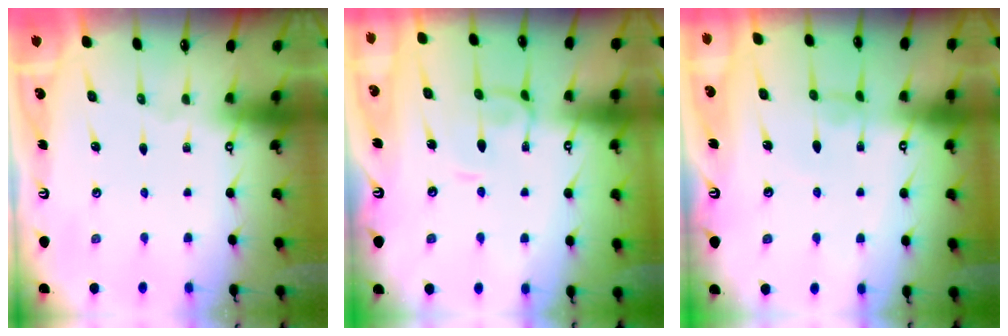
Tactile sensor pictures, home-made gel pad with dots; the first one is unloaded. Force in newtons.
{"total": 2.3, "press": 2.3, "slide": 0.4}
{"total": 0.7, "press": 0.6, "slide": 0.4}